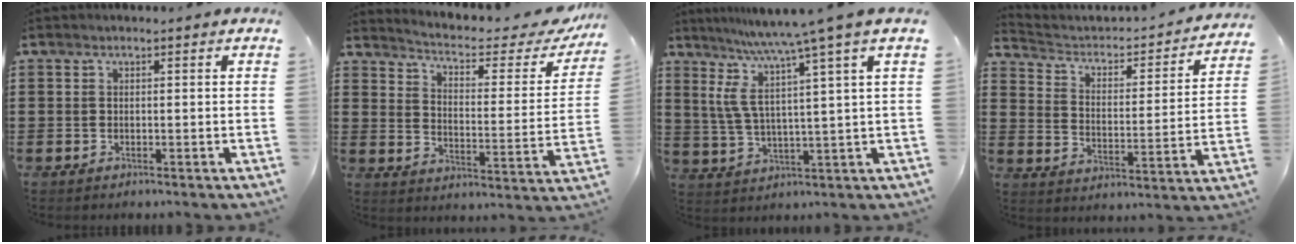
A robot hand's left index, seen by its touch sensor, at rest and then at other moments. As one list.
[{"total": 3.8, "force": [3.0, 0.8, 2.1], "torque": [-0.060, -0.024, 0.042]}, {"total": 8.4, "force": [5.5, -1.1, 6.2], "torque": [-0.144, -0.037, 0.083]}, {"total": 2.4, "force": [1.7, 1.5, 1.0], "torque": [-0.036, -0.019, 0.017]}]